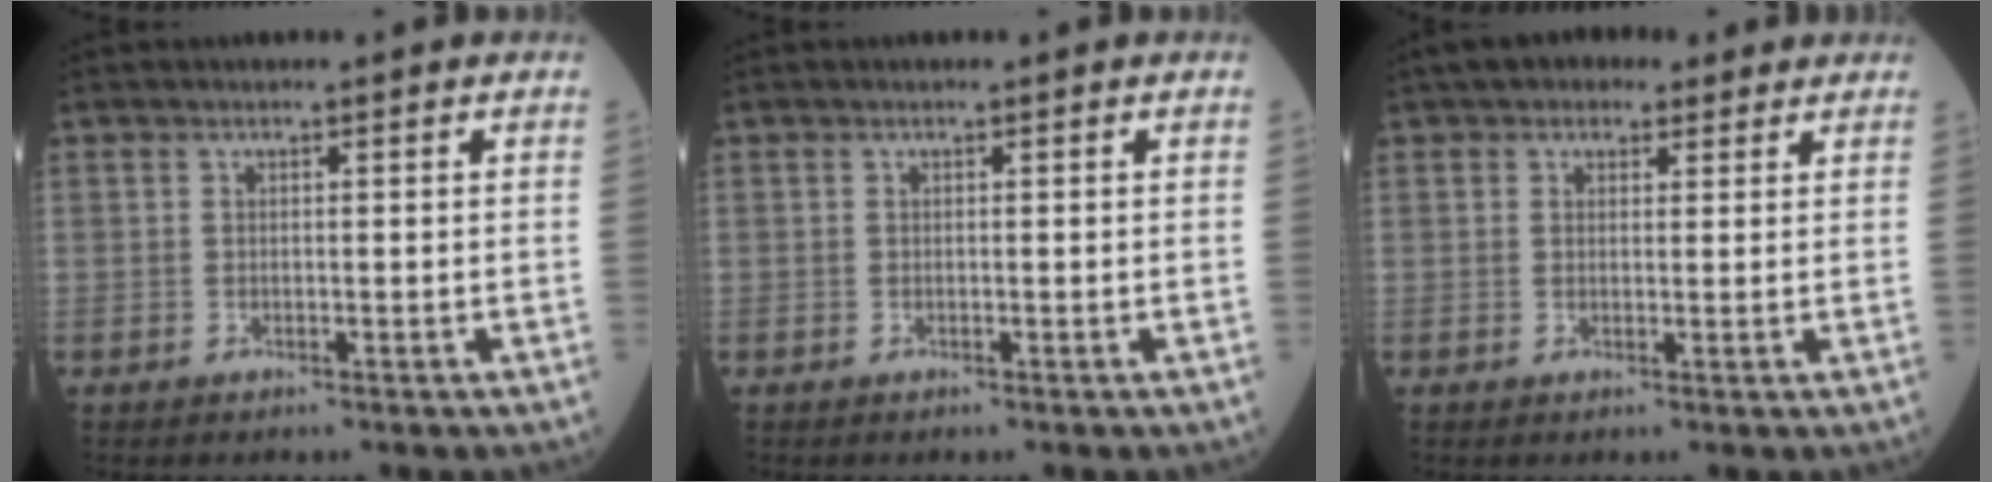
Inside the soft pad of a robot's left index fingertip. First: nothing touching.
{"total": 0.0}
{"total": 4.9, "force": [3.5, 2.7, 2.1], "torque": [-0.030, 0.028, 0.056]}